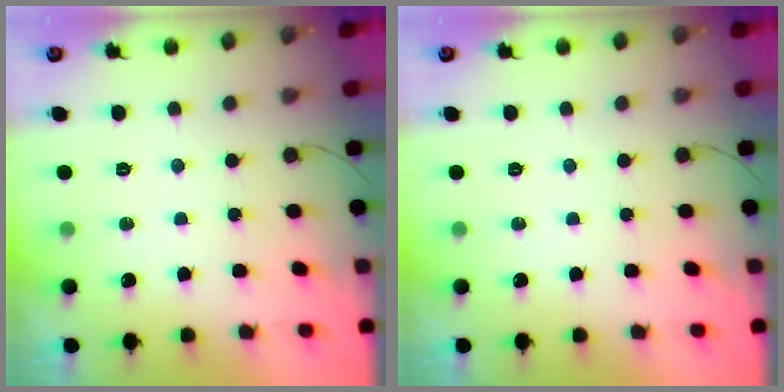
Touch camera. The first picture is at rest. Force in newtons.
{"total": 0.0}